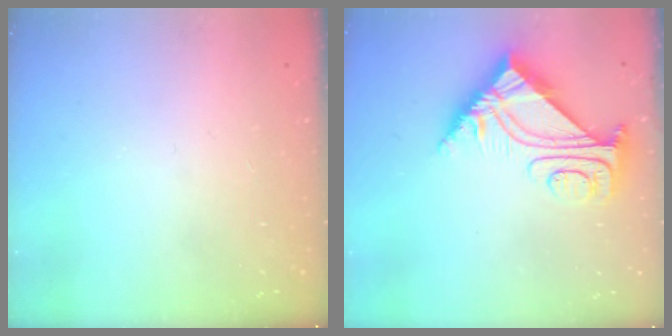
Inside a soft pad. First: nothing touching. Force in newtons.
{"total": 8.0, "press": 8.0, "slide": 1.0}